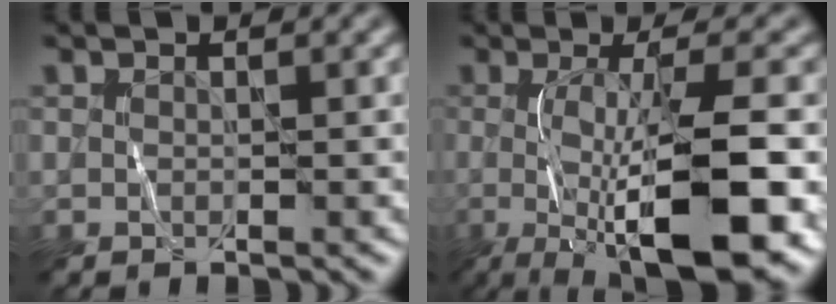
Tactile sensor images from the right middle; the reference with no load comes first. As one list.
[{"total": 13.0, "force": [-3.0, 3.6, 12.1], "torque": [-0.180, -0.008, -0.042]}]